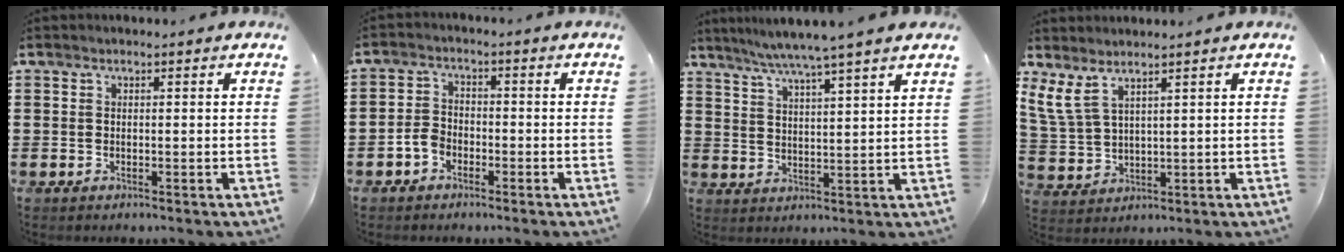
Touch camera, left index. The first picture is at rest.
{"total": 3.1, "force": [-1.8, 2.0, 1.4], "torque": [-0.044, 0.002, -0.041]}
{"total": 5.4, "force": [4.7, -1.2, 2.4], "torque": [-0.062, -0.023, 0.080]}
{"total": 5.4, "force": [3.6, 2.0, 3.4], "torque": [-0.095, -0.008, 0.064]}